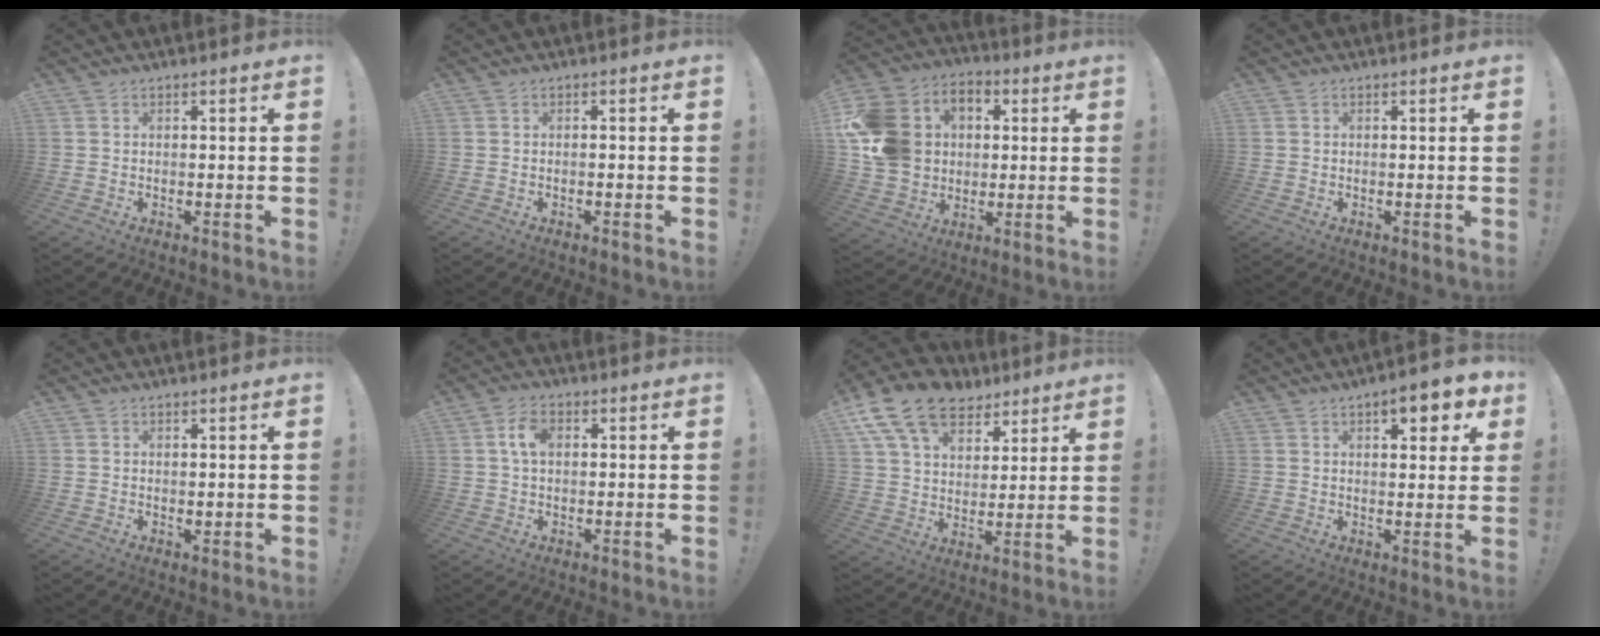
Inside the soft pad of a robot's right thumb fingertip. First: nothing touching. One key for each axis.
{"total": 0.8, "fx": -0.7, "fy": 0.0, "fz": 0.4, "tx": -0.008, "ty": 0.001, "tz": -0.012}
{"total": 17.1, "fx": 1.6, "fy": 14.8, "fz": 8.4, "tx": -0.151, "ty": 0.008, "tz": 0.043}
{"total": 0.0}
{"total": 0.9, "fx": 0.6, "fy": 0.7, "fz": 0.2, "tx": 0.003, "ty": -0.002, "tz": 0.010}
{"total": 5.5, "fx": 1.2, "fy": 3.3, "fz": 4.3, "tx": -0.070, "ty": 0.006, "tz": 0.020}
{"total": 17.5, "fx": 10.4, "fy": 11.2, "fz": 8.5, "tx": -0.140, "ty": -0.057, "tz": 0.195}
{"total": 7.8, "fx": 4.1, "fy": 2.7, "fz": 6.0, "tx": -0.066, "ty": -0.021, "tz": 0.064}